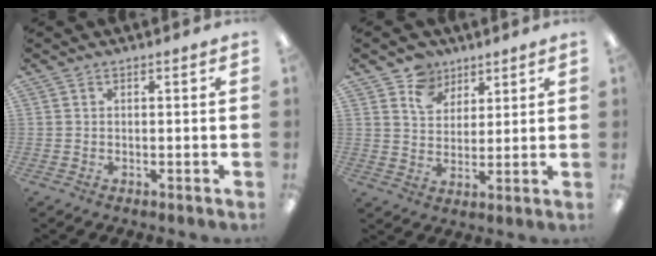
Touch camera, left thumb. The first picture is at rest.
{"total": 7.7, "force": [5.3, 5.4, 1.1], "torque": [-0.028, -0.023, 0.100]}